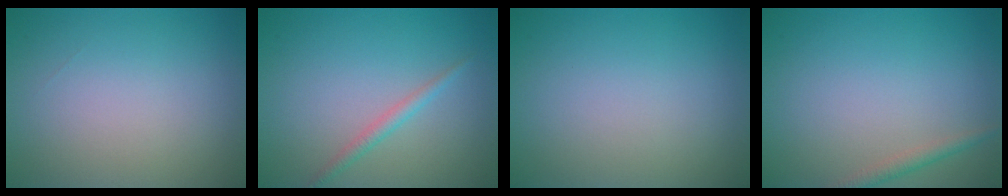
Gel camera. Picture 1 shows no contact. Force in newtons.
{"total": 1.4, "press": 1.4, "slide": 0.1}
{"total": 0.0}
{"total": 1.4, "press": 1.4, "slide": 0.0}